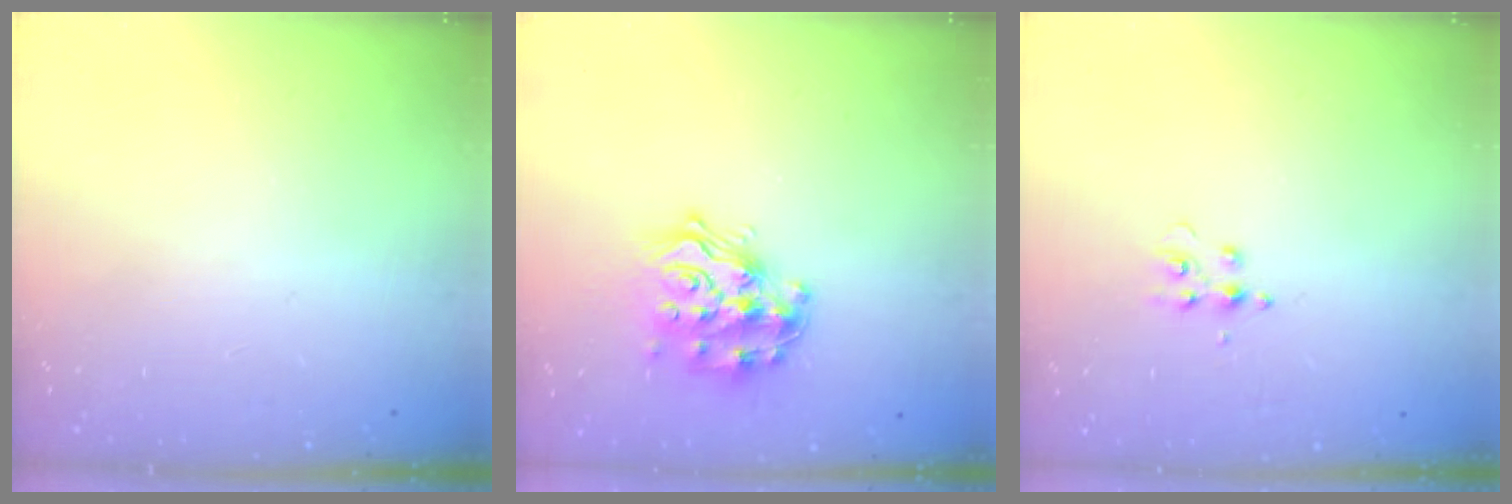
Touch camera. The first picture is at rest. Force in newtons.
{"total": 14.5, "press": 14.4, "slide": 1.0}
{"total": 5.7, "press": 5.7, "slide": 0.6}